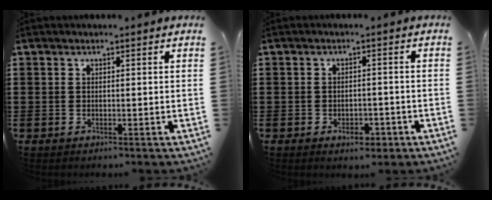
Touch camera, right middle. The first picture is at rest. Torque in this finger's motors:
{"motor_torque": [0.29, -0.21, 0.06, 0.04]}